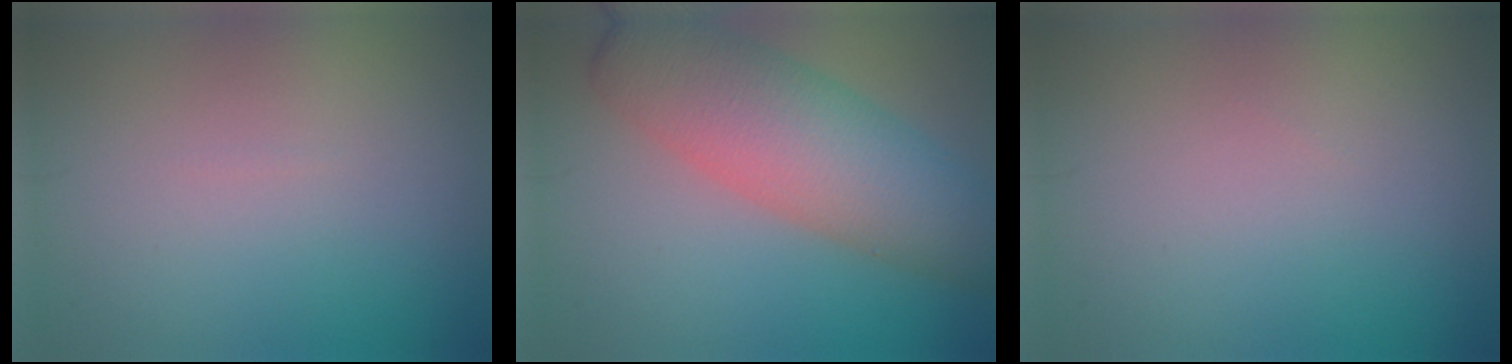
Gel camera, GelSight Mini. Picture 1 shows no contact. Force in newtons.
{"total": 8.9, "press": 8.9, "slide": 0.3}
{"total": 0.0}